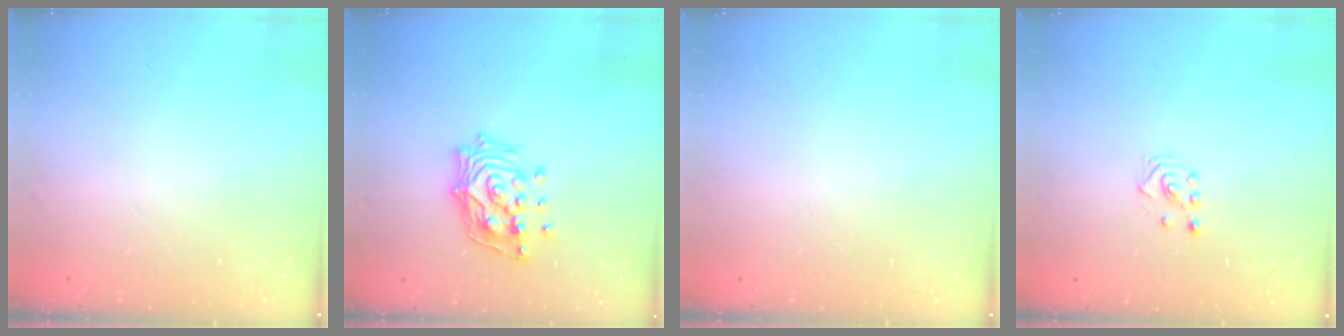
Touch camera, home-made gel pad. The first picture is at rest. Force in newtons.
{"total": 14.1, "press": 14.0, "slide": 1.8}
{"total": 0.0}
{"total": 2.5, "press": 2.4, "slide": 0.8}